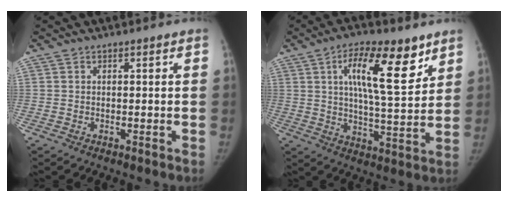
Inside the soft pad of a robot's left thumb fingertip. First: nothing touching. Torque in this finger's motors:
{"motor_torque": [0.20, 0.31, 1.63, -0.22, 0.39]}